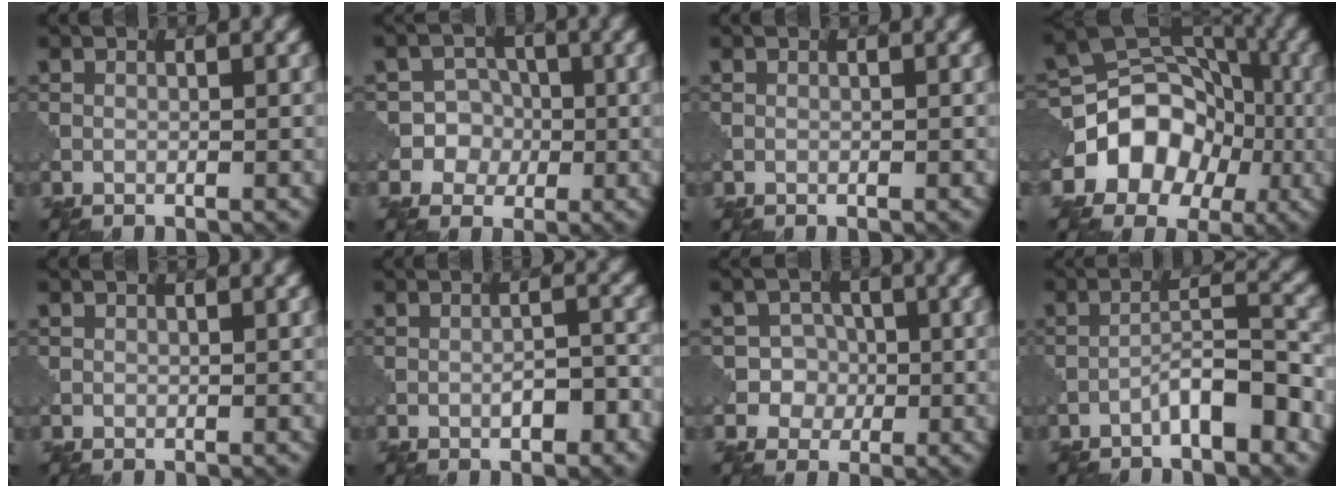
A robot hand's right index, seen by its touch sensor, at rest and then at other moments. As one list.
[{"total": 5.5, "force": [-1.1, 5.2, 1.1], "torque": [-0.006, 0.022, -0.043]}, {"total": 0.0}, {"total": 8.6, "force": [-2.6, 6.7, 4.8], "torque": [-0.055, 0.015, -0.058]}, {"total": 0.0}, {"total": 2.9, "force": [-1.3, 0.9, 2.5], "torque": [-0.040, 0.004, -0.020]}, {"total": 4.3, "force": [-0.8, 4.1, 0.9], "torque": [0.002, 0.017, -0.033]}, {"total": 4.7, "force": [-2.8, 0.9, 3.6], "torque": [-0.060, 0.017, -0.053]}]